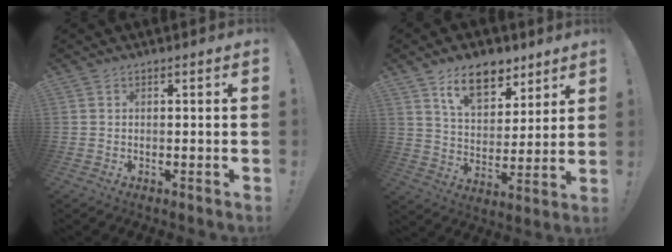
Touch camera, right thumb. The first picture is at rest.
{"total": 13.8, "force": [9.0, 7.8, 6.9], "torque": [-0.111, -0.043, 0.166]}